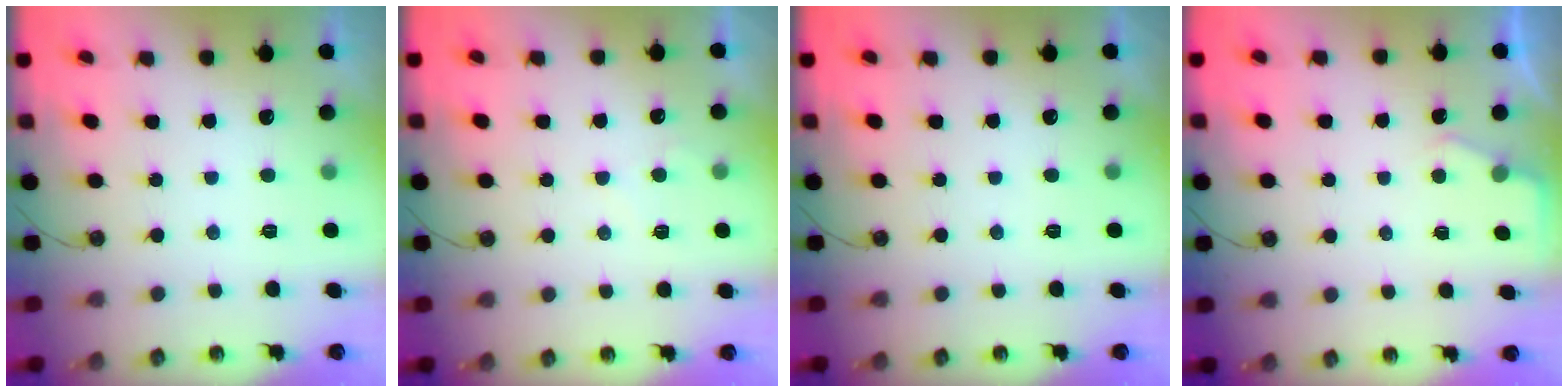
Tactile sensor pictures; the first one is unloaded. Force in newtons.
{"total": 4.6, "press": 4.5, "slide": 0.6}
{"total": 0.0}
{"total": 2.8, "press": 2.7, "slide": 0.4}